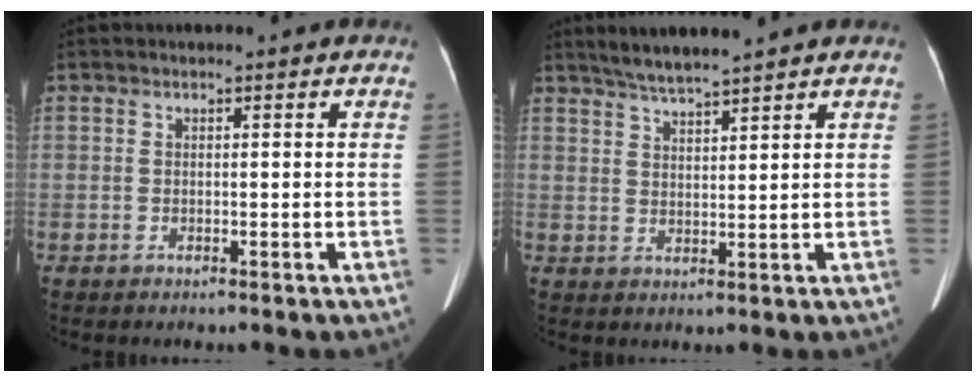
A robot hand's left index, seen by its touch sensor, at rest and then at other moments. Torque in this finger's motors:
{"motor_torque": [0.02, -0.04, -0.02, 0.03]}